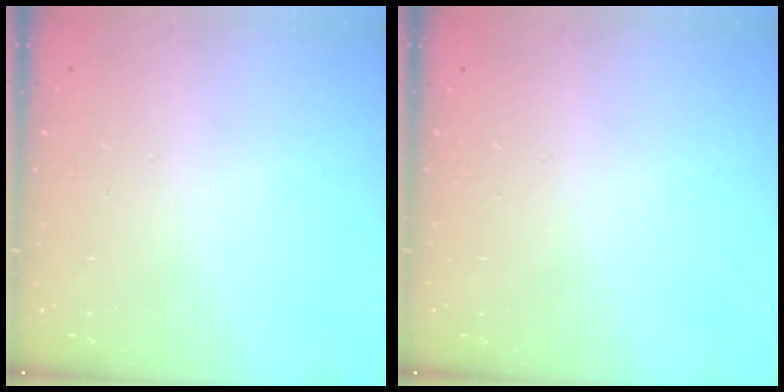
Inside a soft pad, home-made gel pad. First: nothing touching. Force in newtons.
{"total": 0.0}